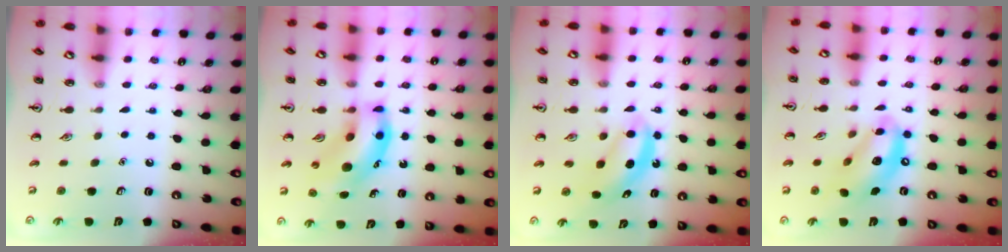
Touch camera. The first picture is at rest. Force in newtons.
{"total": 11.3, "press": 10.9, "slide": 3.1}
{"total": 5.0, "press": 4.9, "slide": 1.0}
{"total": 13.3, "press": 12.7, "slide": 4.1}